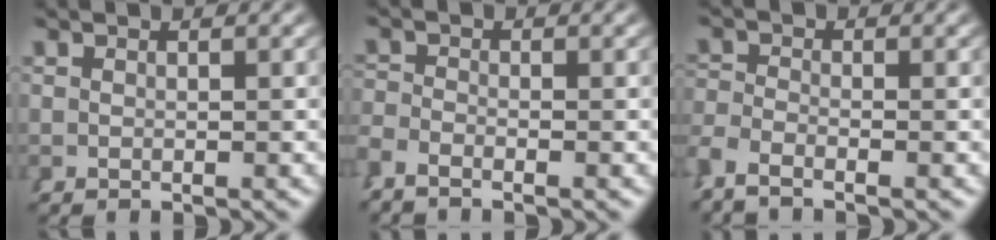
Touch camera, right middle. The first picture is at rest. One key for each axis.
{"total": 1.7, "fx": -1.6, "fy": 0.0, "fz": 0.6, "tx": -0.010, "ty": -0.005, "tz": -0.030}
{"total": 2.3, "fx": -1.9, "fy": 0.4, "fz": 1.1, "tx": -0.029, "ty": -0.008, "tz": -0.033}